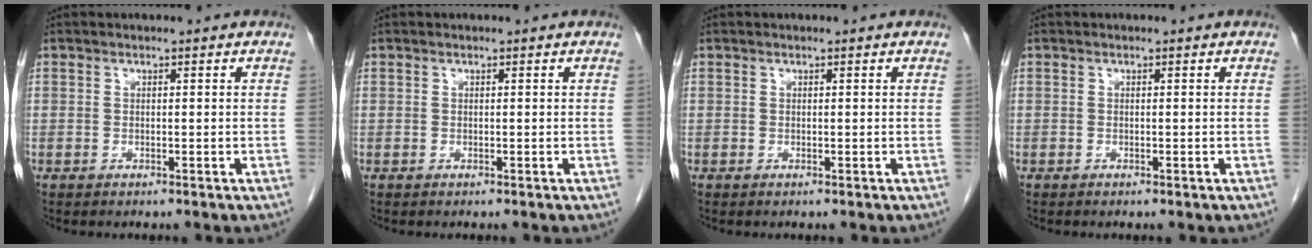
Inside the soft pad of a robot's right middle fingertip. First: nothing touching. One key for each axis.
{"total": 0.0}
{"total": 0.0}
{"total": 0.0}